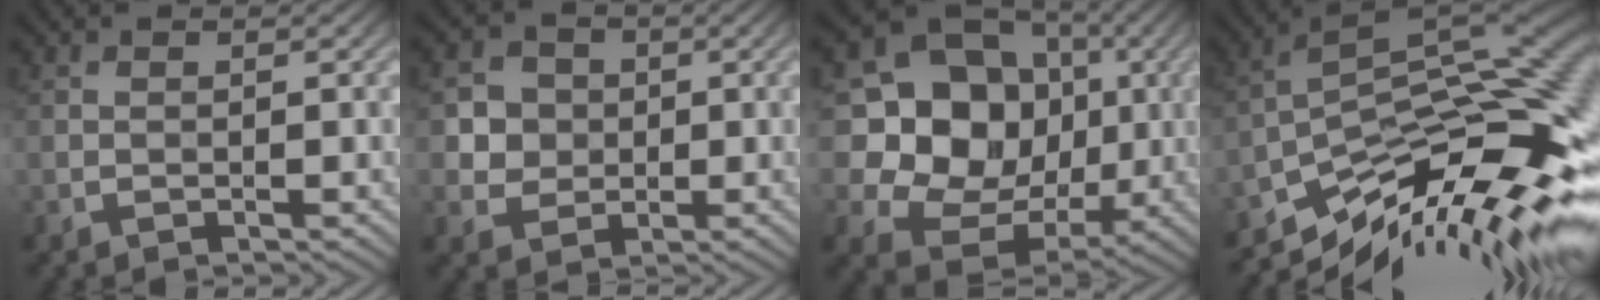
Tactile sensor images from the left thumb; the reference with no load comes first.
{"total": 4.5, "force": [0.4, 4.3, 1.4], "torque": [-0.045, 0.002, -0.004]}
{"total": 16.4, "force": [1.7, 14.1, 8.2], "torque": [-0.195, 0.002, 0.027]}
{"total": 14.5, "force": [-6.2, 5.4, 11.9], "torque": [-0.181, 0.000, -0.112]}